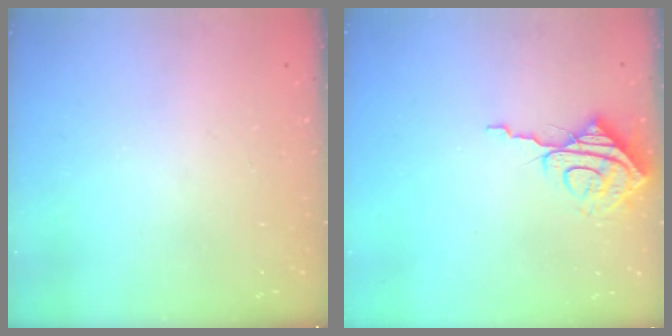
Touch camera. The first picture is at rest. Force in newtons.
{"total": 8.8, "press": 8.8, "slide": 0.7}